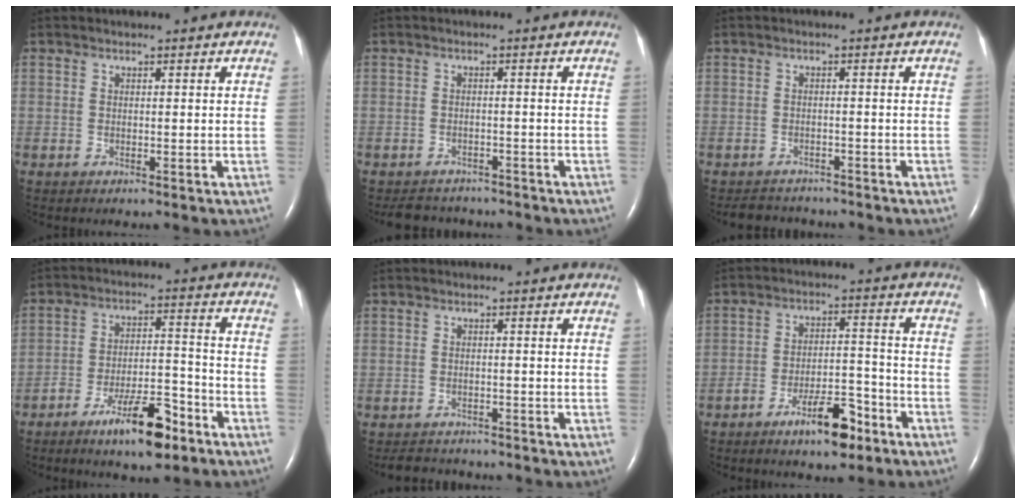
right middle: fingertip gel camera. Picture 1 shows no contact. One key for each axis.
{"total": 5.3, "fx": -4.9, "fy": 2.0, "fz": 0.3, "tx": -0.005, "ty": 0.000, "tz": -0.067}
{"total": 4.2, "fx": -3.9, "fy": 1.4, "fz": 0.0, "tx": -0.004, "ty": -0.003, "tz": -0.058}
{"total": 10.3, "fx": -6.8, "fy": 2.6, "fz": 7.3, "tx": -0.122, "ty": 0.006, "tz": -0.112}
{"total": 4.1, "fx": -3.9, "fy": 1.3, "fz": 0.4, "tx": -0.010, "ty": -0.006, "tz": -0.058}
{"total": 8.2, "fx": -5.4, "fy": 2.5, "fz": 5.6, "tx": -0.096, "ty": 0.011, "tz": -0.086}